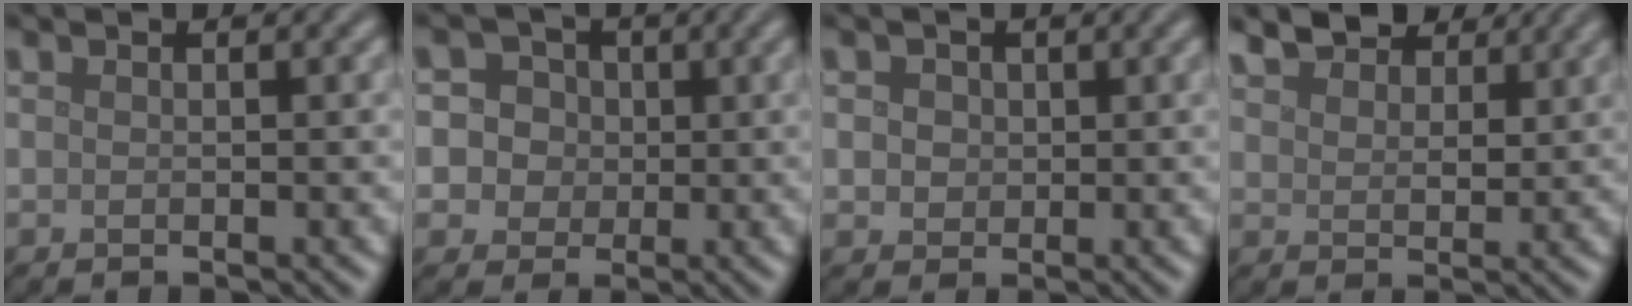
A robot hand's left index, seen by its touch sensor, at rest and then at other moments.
{"total": 5.6, "force": [1.6, 5.0, 1.9], "torque": [-0.019, 0.029, 0.005]}
{"total": 2.7, "force": [1.0, 2.2, 1.2], "torque": [-0.021, 0.009, 0.012]}
{"total": 6.5, "force": [5.0, 3.1, 2.7], "torque": [-0.060, 0.008, 0.078]}